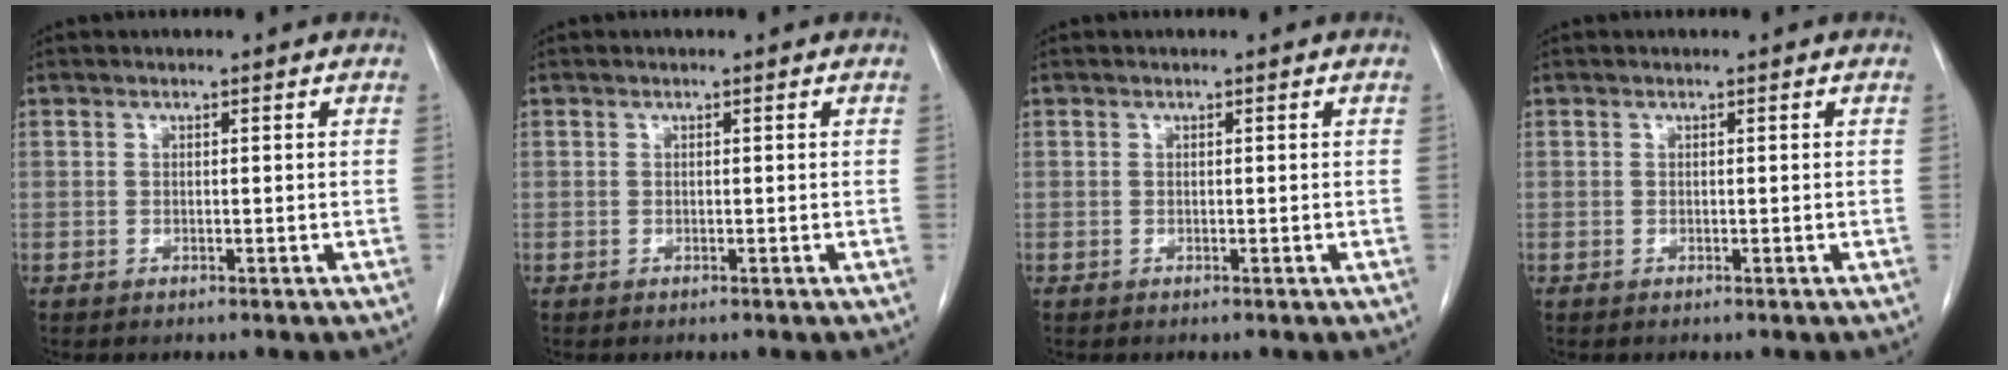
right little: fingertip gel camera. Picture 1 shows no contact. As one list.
[{"total": 0.0}, {"total": 0.0}, {"total": 0.0}]